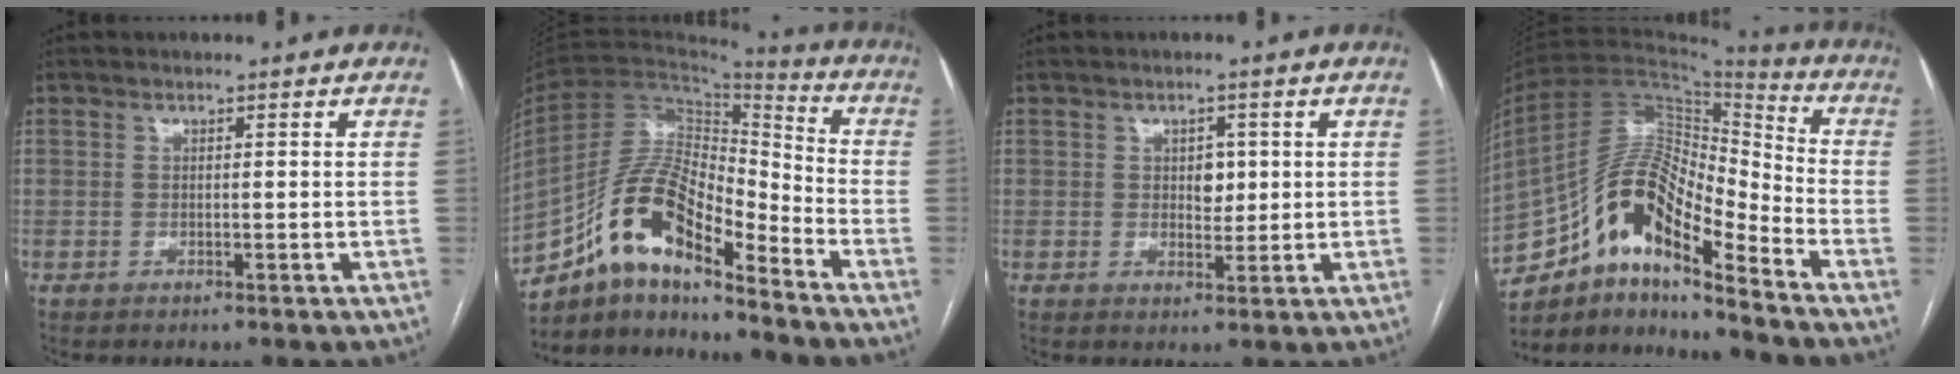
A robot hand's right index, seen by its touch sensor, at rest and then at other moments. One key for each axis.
{"total": 14.6, "fx": -10.5, "fy": 4.0, "fz": 9.3, "tx": -0.171, "ty": 0.035, "tz": -0.186}
{"total": 2.9, "fx": 0.5, "fy": 2.0, "fz": 2.1, "tx": -0.024, "ty": 0.002, "tz": 0.010}
{"total": 16.0, "fx": -9.9, "fy": 4.4, "fz": 11.7, "tx": -0.207, "ty": 0.042, "tz": -0.165}